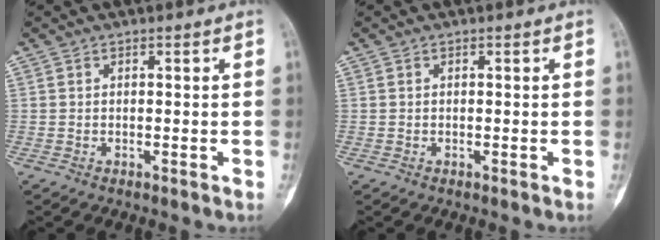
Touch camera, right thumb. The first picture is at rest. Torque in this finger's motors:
{"motor_torque": [0.22, 0.62, 0.22, -0.02, -0.05]}